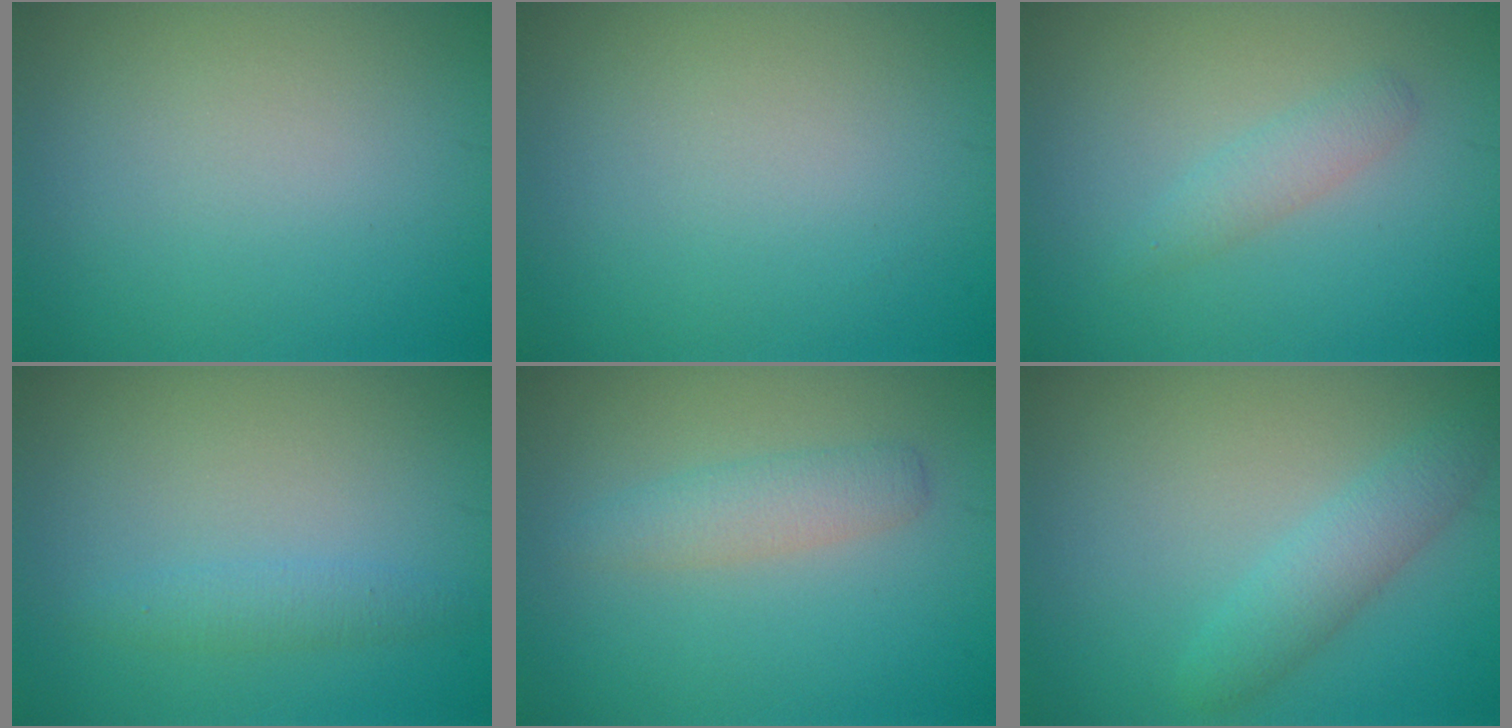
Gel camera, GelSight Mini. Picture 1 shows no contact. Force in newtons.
{"total": 0.0}
{"total": 1.7, "press": 1.7, "slide": 0.0}
{"total": 1.6, "press": 1.6, "slide": 0.1}
{"total": 2.3, "press": 2.3, "slide": 0.0}
{"total": 2.8, "press": 2.8, "slide": 0.1}